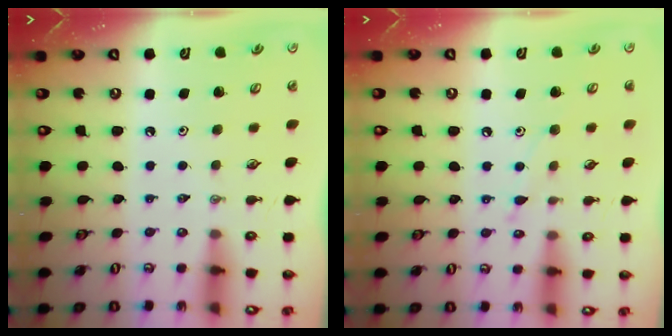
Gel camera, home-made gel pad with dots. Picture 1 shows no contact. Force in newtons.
{"total": 6.0, "press": 5.9, "slide": 0.5}